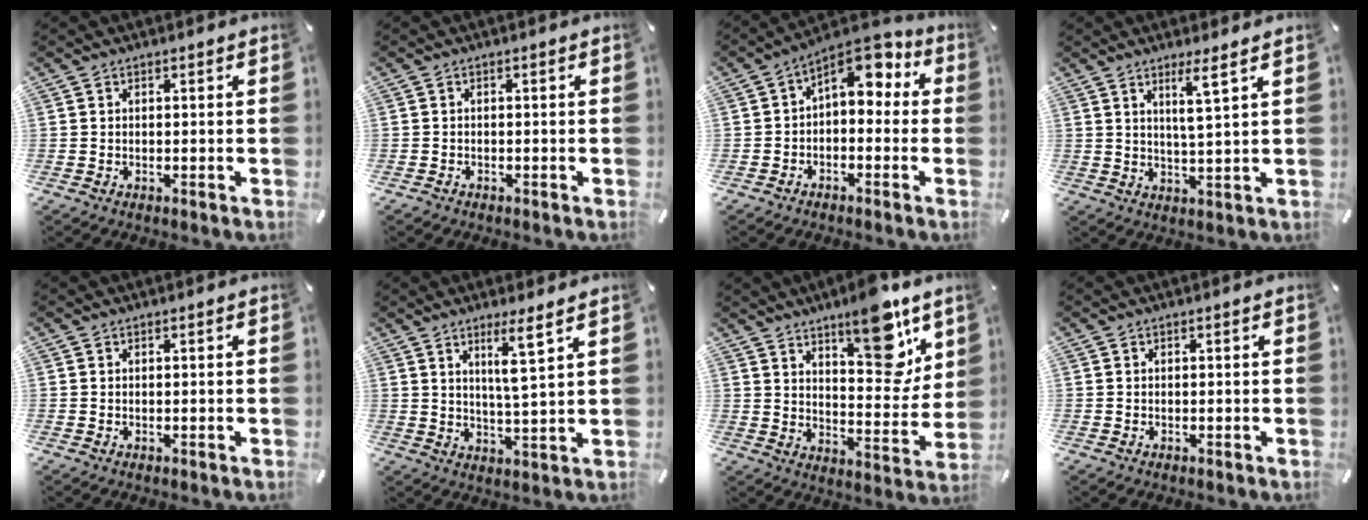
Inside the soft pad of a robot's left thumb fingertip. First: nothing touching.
{"total": 0.8, "force": [-0.7, 0.5, 0.0], "torque": [-0.003, 0.002, -0.015]}
{"total": 7.2, "force": [2.7, 4.8, 4.6], "torque": [-0.059, -0.028, 0.043]}
{"total": 5.6, "force": [3.1, -0.4, 4.7], "torque": [-0.091, -0.012, 0.048]}
{"total": 0.0}
{"total": 7.1, "force": [4.0, -0.1, 5.8], "torque": [-0.109, -0.018, 0.062]}
{"total": 15.5, "force": [10.1, 5.9, 10.2], "torque": [-0.122, -0.073, 0.165]}
{"total": 0.0}